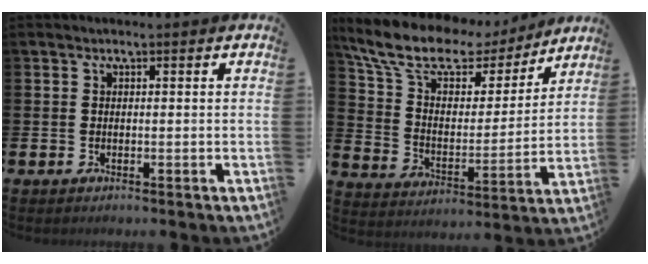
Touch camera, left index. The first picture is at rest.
{"total": 12.6, "force": [10.4, 5.2, 5.1], "torque": [-0.138, -0.059, 0.180]}